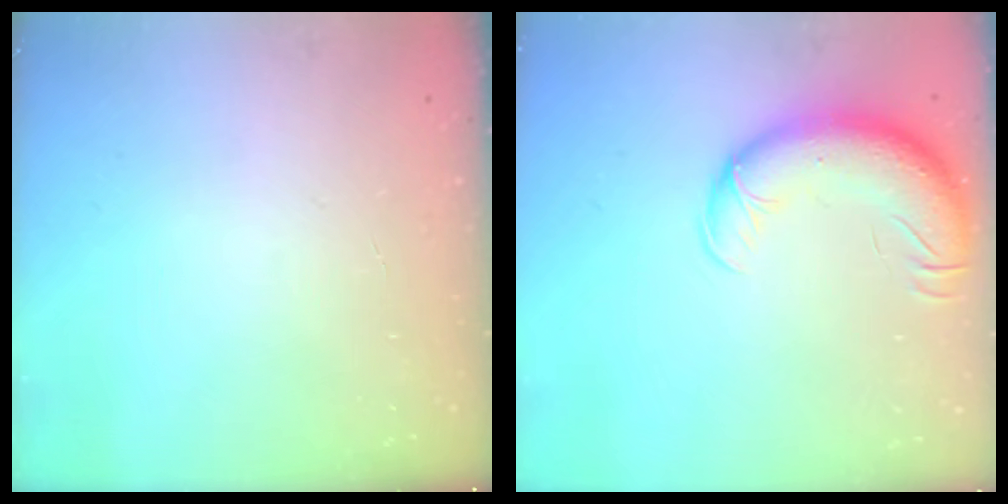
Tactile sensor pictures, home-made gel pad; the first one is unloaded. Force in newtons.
{"total": 16.3, "press": 15.9, "slide": 3.8}